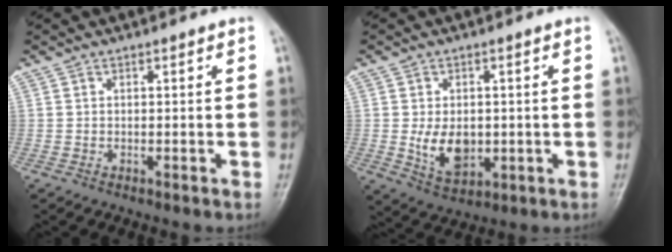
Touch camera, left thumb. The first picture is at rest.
{"total": 7.2, "force": [-0.3, 4.7, 5.4], "torque": [-0.076, -0.011, 0.011]}